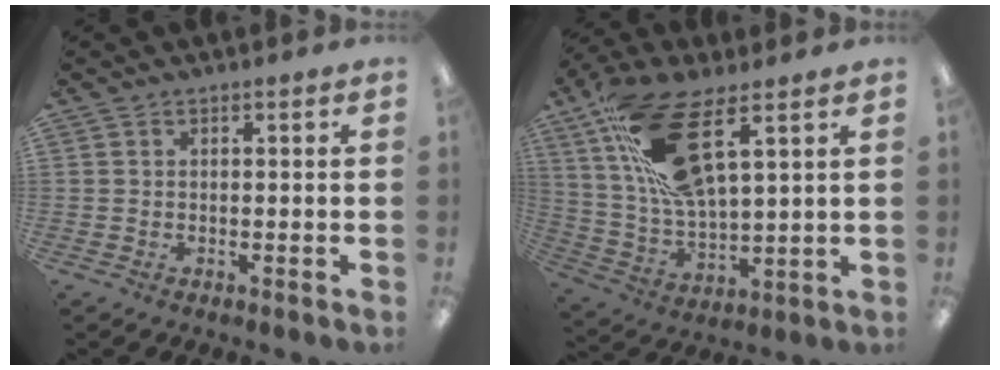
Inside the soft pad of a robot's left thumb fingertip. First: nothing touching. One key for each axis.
{"total": 19.2, "fx": 10.6, "fy": 7.4, "fz": 14.2, "tx": -0.282, "ty": -0.036, "tz": 0.186}